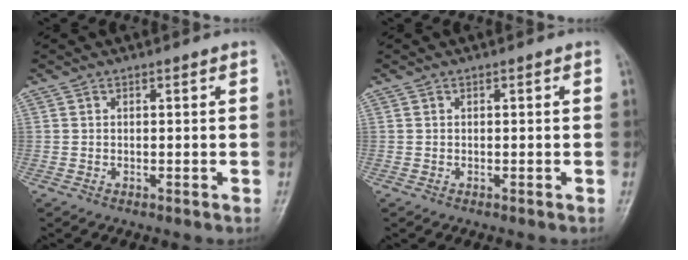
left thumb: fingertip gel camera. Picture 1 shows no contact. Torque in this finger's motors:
{"motor_torque": [0.00, 0.00, 0.00, -0.03, 0.00]}